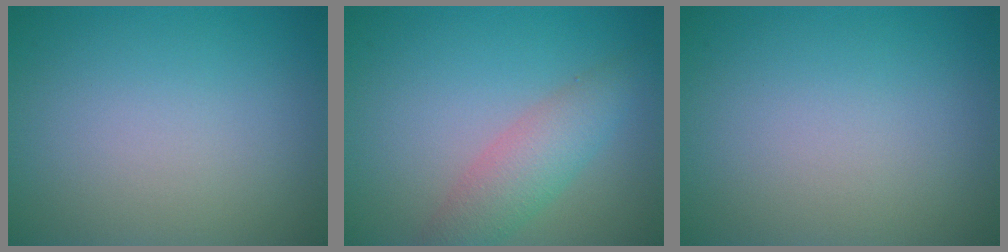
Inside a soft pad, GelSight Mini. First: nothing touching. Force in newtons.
{"total": 3.8, "press": 3.8, "slide": 0.1}
{"total": 0.0}